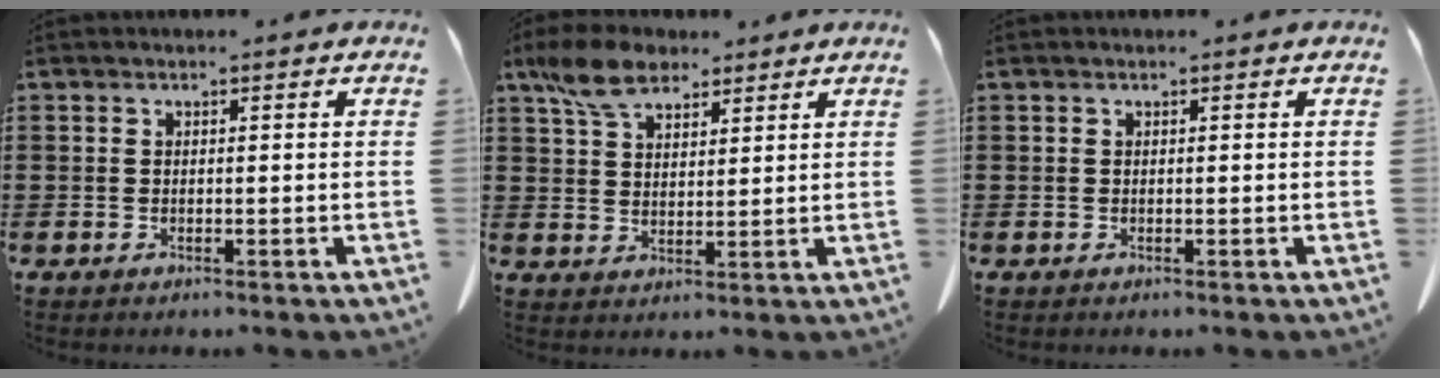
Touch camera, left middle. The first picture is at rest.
{"total": 7.6, "force": [5.5, 3.7, 3.7], "torque": [-0.093, 0.001, 0.105]}
{"total": 0.0}